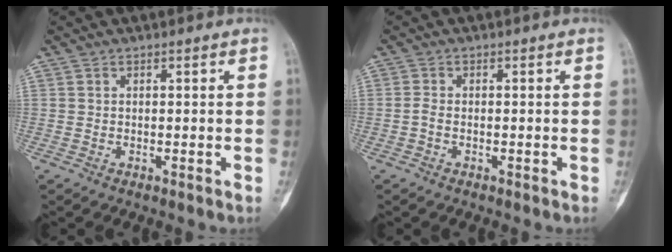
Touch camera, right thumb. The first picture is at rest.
{"total": 1.4, "force": [-0.5, 0.9, 1.0], "torque": [-0.019, 0.001, -0.016]}